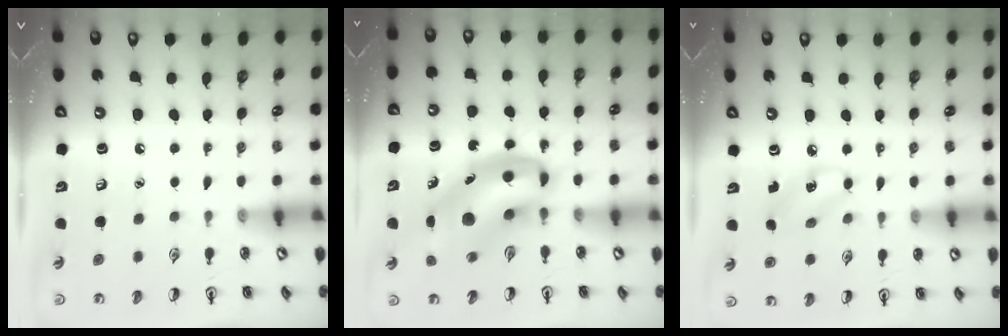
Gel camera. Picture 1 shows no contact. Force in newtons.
{"total": 10.3, "press": 9.9, "slide": 2.9}
{"total": 4.5, "press": 4.4, "slide": 0.8}